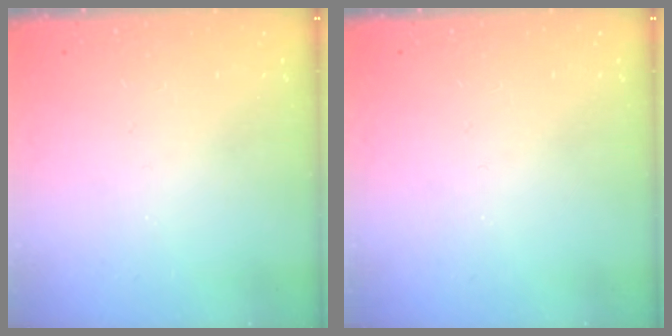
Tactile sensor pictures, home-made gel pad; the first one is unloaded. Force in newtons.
{"total": 0.0}